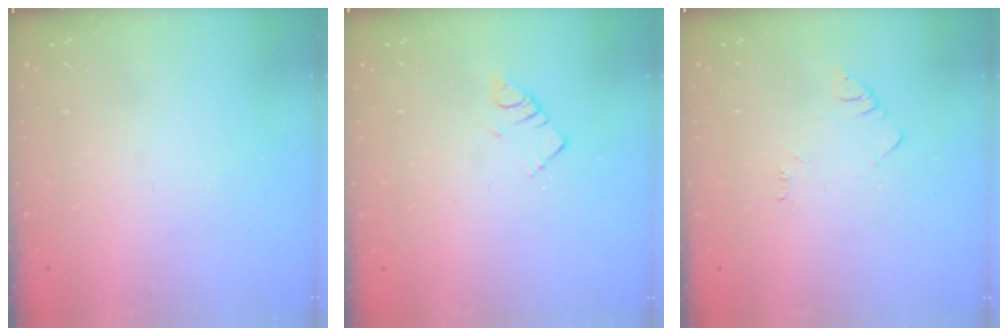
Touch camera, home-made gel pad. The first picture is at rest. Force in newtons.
{"total": 3.2, "press": 3.1, "slide": 0.5}
{"total": 2.7, "press": 2.7, "slide": 0.4}